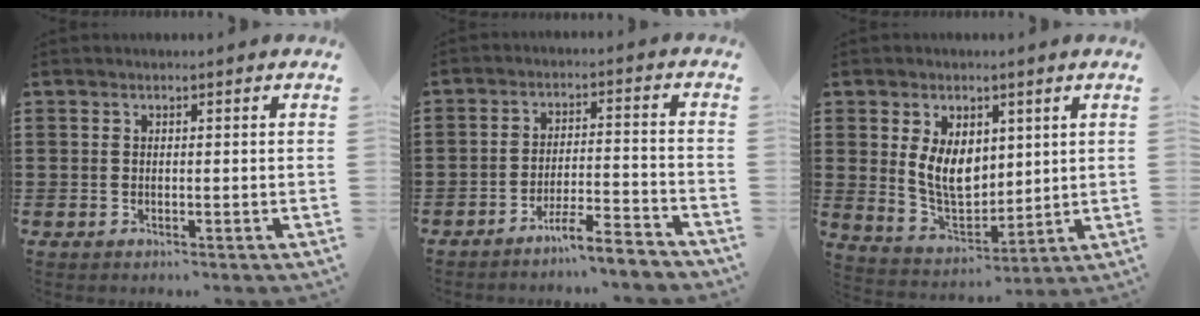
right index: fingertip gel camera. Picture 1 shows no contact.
{"total": 5.8, "force": [-5.3, -0.1, 2.3], "torque": [-0.046, -0.007, -0.102]}
{"total": 7.8, "force": [1.9, 5.3, 5.4], "torque": [-0.107, 0.003, 0.035]}